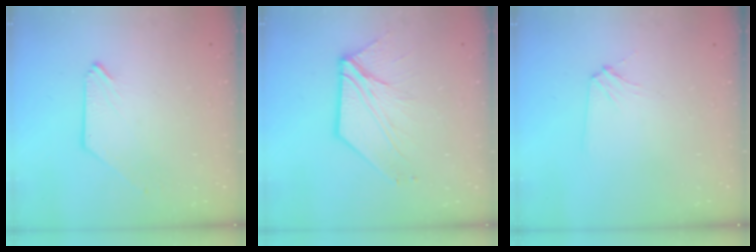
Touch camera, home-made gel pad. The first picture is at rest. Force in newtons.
{"total": 8.2, "press": 8.1, "slide": 1.1}
{"total": 4.0, "press": 4.0, "slide": 0.6}